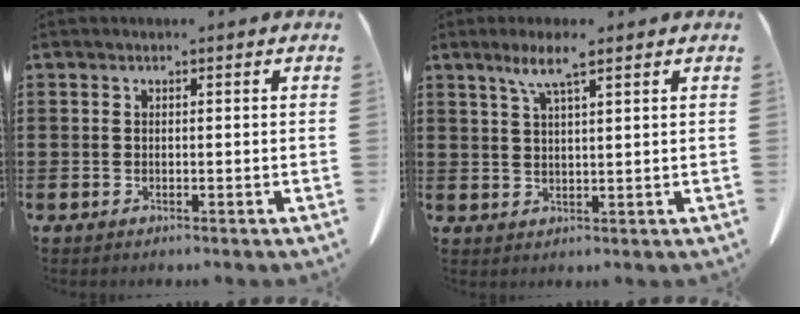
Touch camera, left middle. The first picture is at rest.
{"total": 4.8, "force": [3.1, 0.5, 3.6], "torque": [-0.080, 0.004, 0.052]}